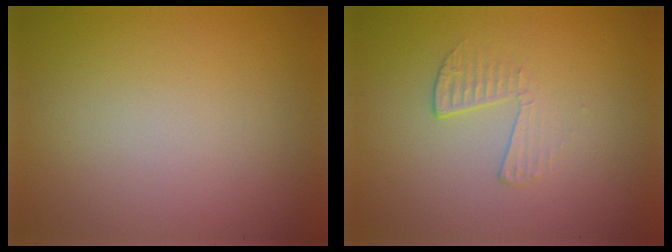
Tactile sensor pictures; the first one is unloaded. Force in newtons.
{"total": 1.8, "press": 0.5, "slide": 1.7}